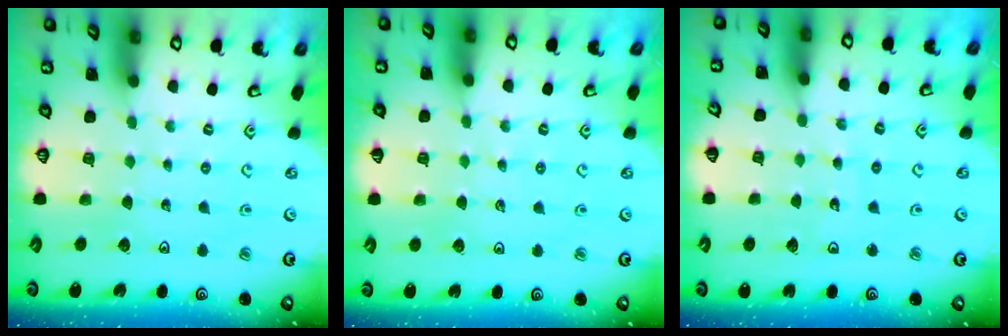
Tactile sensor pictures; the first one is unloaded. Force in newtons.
{"total": 2.1, "press": 2.0, "slide": 0.5}
{"total": 7.2, "press": 7.1, "slide": 0.7}